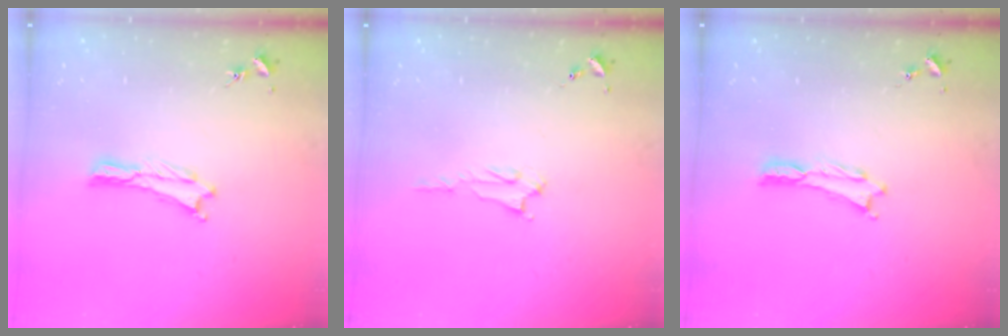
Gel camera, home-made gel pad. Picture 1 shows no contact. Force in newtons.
{"total": 2.2, "press": 2.2, "slide": 0.4}
{"total": 0.0}